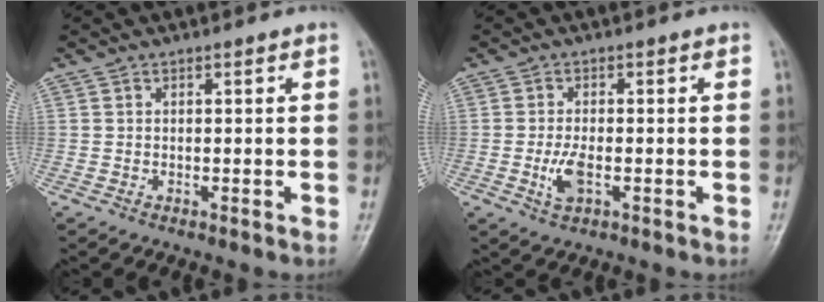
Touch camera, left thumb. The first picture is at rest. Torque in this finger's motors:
{"motor_torque": [0.01, 0.07, 0.14, 0.02, 0.01]}